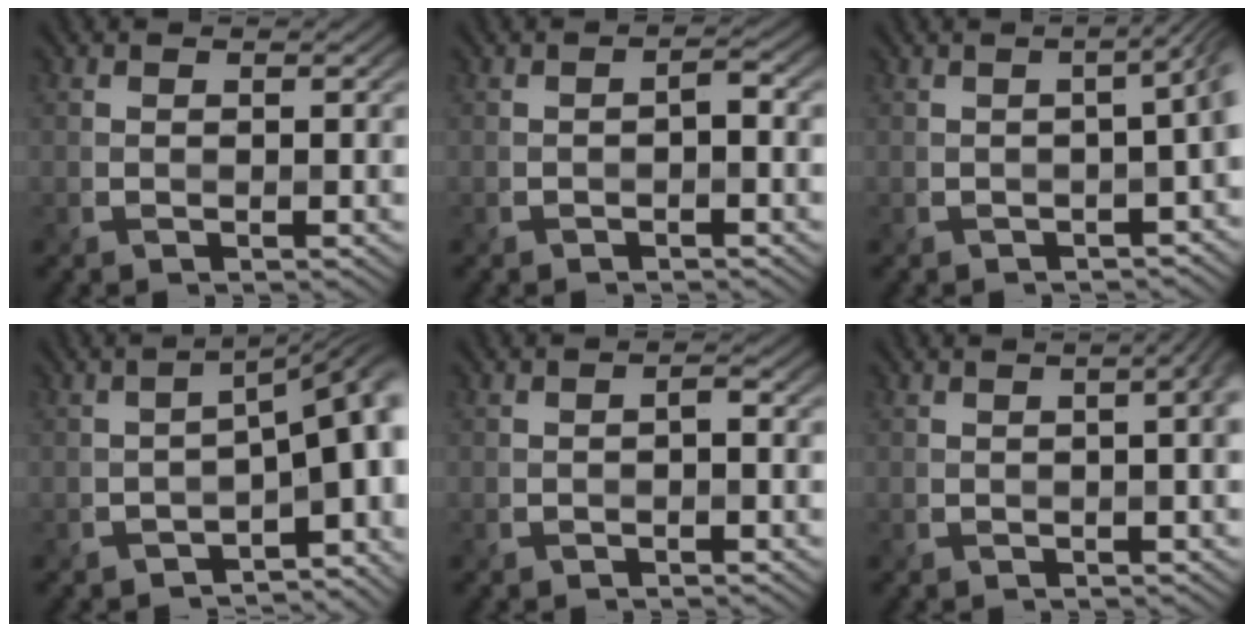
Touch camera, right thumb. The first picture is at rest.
{"total": 1.5, "force": [-0.8, 0.5, 1.2], "torque": [-0.019, 0.004, -0.018]}
{"total": 5.0, "force": [-1.4, 1.7, 4.5], "torque": [-0.040, -0.003, -0.016]}
{"total": 11.2, "force": [-4.4, 5.0, 9.0], "torque": [-0.090, -0.026, -0.040]}
{"total": 1.2, "force": [-0.5, 0.4, 1.0], "torque": [-0.018, 0.003, -0.011]}
{"total": 3.4, "force": [0.2, 0.9, 3.3], "torque": [-0.034, 0.014, 0.001]}